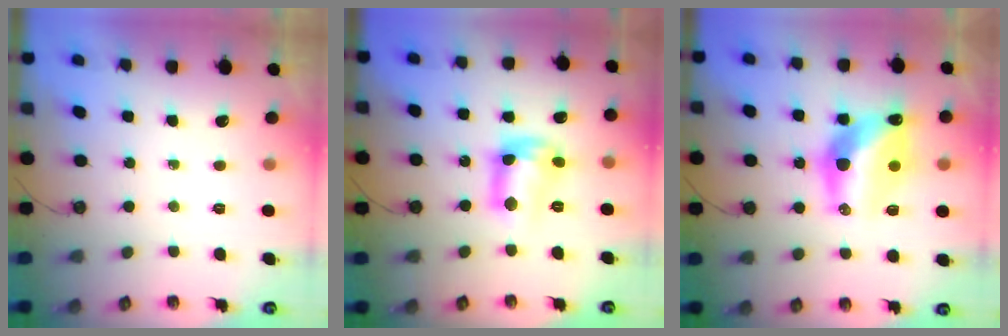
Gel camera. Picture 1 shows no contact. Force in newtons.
{"total": 13.0, "press": 12.9, "slide": 1.1}
{"total": 15.9, "press": 15.5, "slide": 3.3}